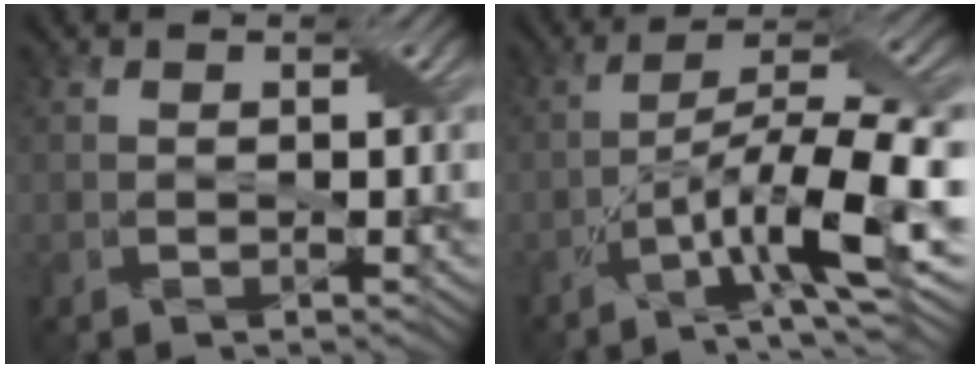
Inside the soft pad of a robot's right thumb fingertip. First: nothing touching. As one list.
[{"total": 12.2, "force": [-4.8, 2.7, 10.8], "torque": [-0.188, 0.005, -0.086]}]